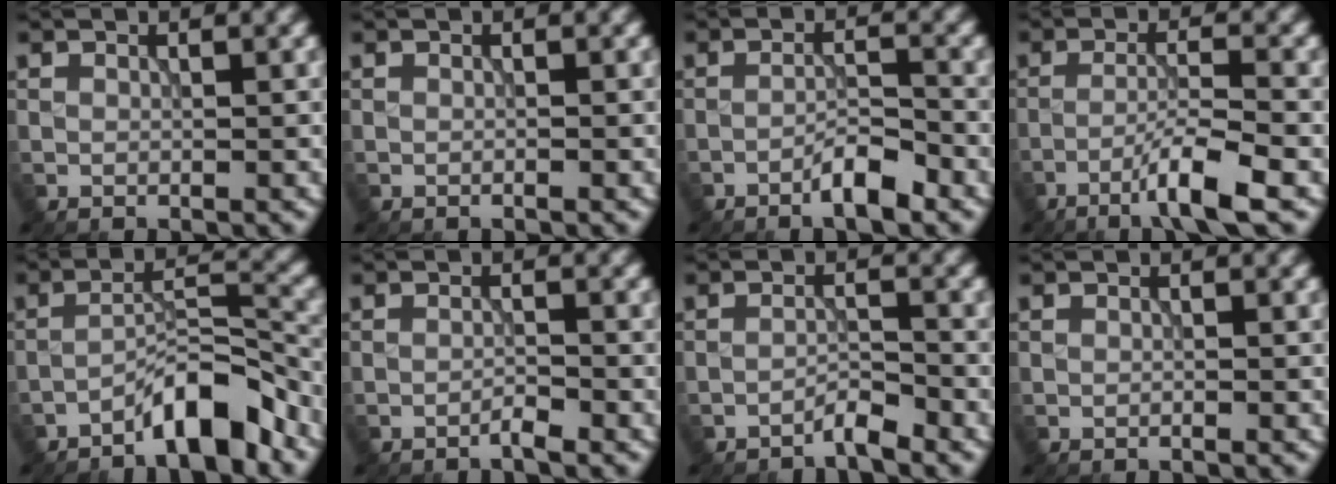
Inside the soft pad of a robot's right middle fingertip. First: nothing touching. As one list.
[{"total": 0.0}, {"total": 3.1, "force": [-2.1, 0.5, 2.2], "torque": [-0.037, 0.009, -0.041]}, {"total": 4.6, "force": [-2.7, 0.1, 3.8], "torque": [-0.064, 0.009, -0.061]}, {"total": 5.7, "force": [-4.2, 1.0, 3.6], "torque": [-0.054, 0.016, -0.080]}, {"total": 1.1, "force": [-0.9, 0.0, 0.6], "torque": [-0.008, 0.004, -0.021]}, {"total": 1.7, "force": [-1.6, 0.0, 0.7], "torque": [-0.008, 0.008, -0.032]}, {"total": 0.0}]